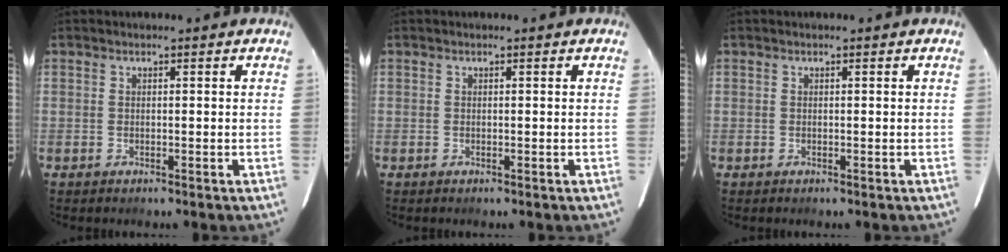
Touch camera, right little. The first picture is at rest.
{"total": 0.0}
{"total": 0.0}